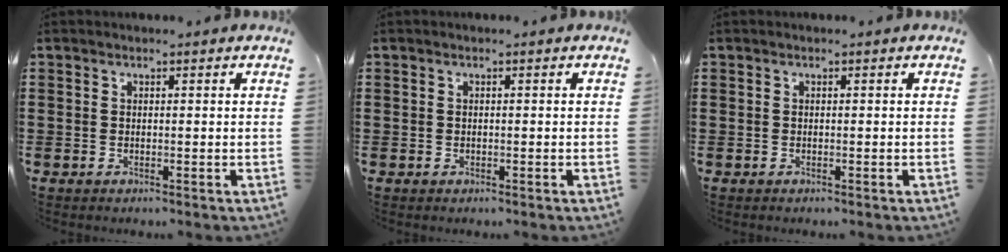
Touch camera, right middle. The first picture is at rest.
{"total": 0.0}
{"total": 0.0}